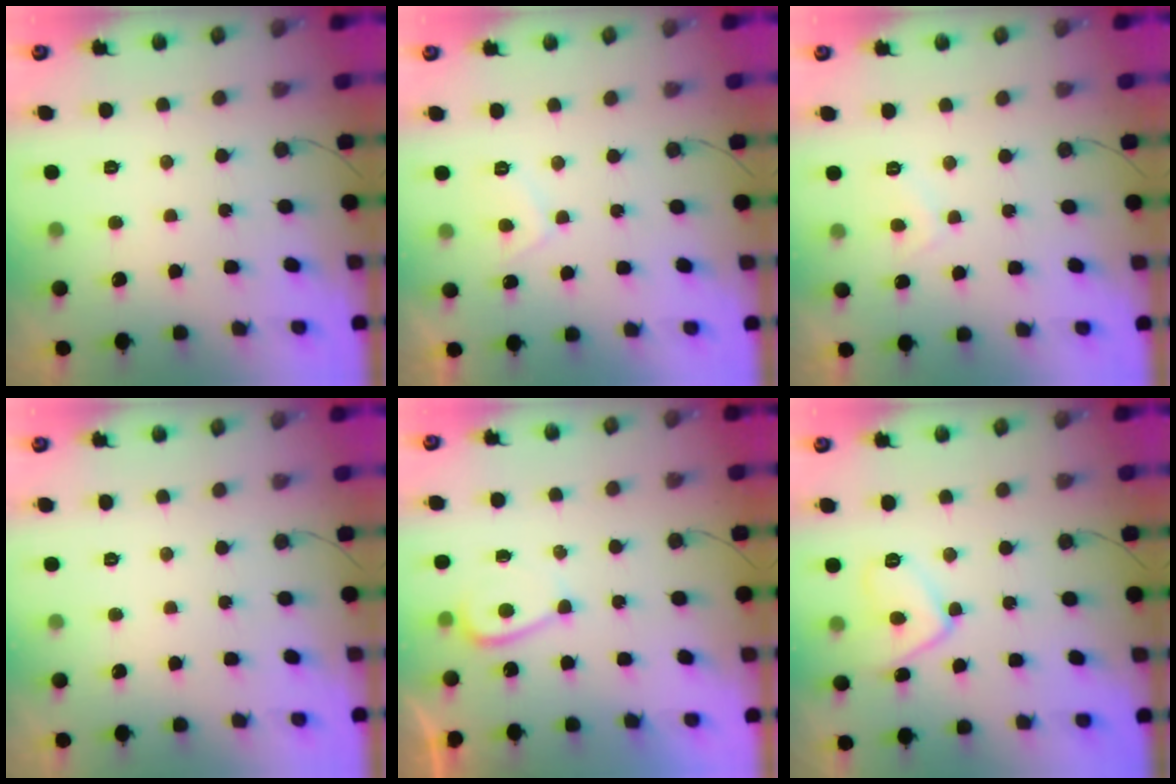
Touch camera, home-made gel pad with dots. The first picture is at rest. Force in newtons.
{"total": 3.1, "press": 3.0, "slide": 0.7}
{"total": 3.2, "press": 3.1, "slide": 0.7}
{"total": 0.0}
{"total": 3.9, "press": 3.8, "slide": 0.5}
{"total": 9.0, "press": 9.0, "slide": 0.7}